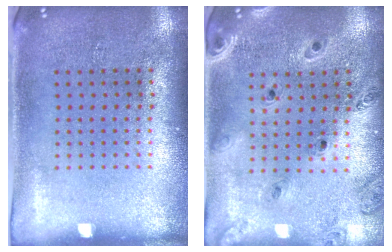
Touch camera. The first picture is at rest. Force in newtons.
{"total": 0.9, "press": 0.9, "slide": 0.1}